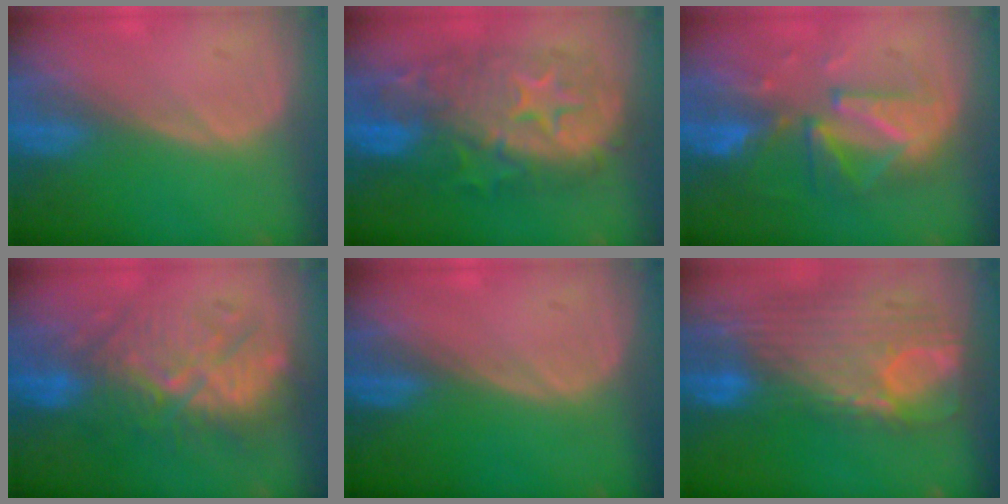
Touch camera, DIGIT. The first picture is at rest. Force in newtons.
{"total": 11.5, "press": 11.5, "slide": 0.9}
{"total": 10.0, "press": 8.7, "slide": 4.8}
{"total": 10.1, "press": 10.0, "slide": 0.4}
{"total": 0.0}
{"total": 12.3, "press": 10.4, "slide": 6.5}